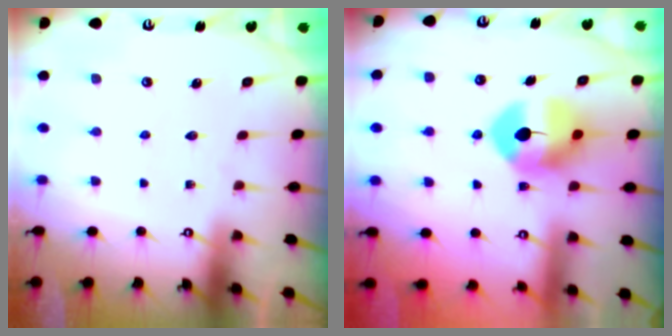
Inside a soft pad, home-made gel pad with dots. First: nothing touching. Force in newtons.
{"total": 8.5, "press": 8.3, "slide": 1.4}